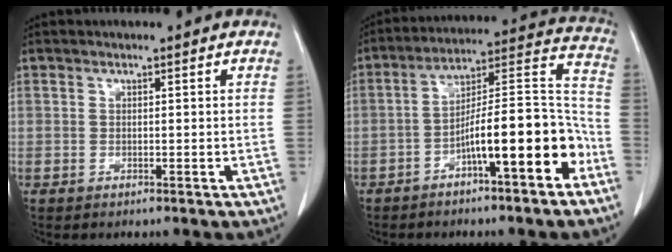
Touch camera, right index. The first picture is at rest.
{"total": 14.7, "force": [-6.5, 2.1, 13.0], "torque": [-0.195, 0.033, -0.101]}